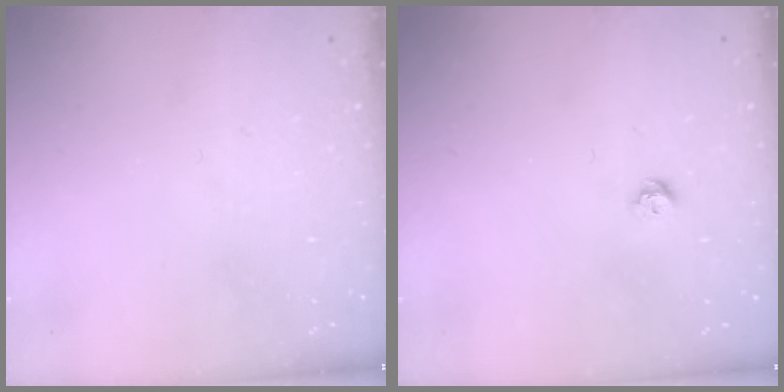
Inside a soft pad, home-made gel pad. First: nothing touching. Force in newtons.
{"total": 5.3, "press": 5.3, "slide": 0.8}